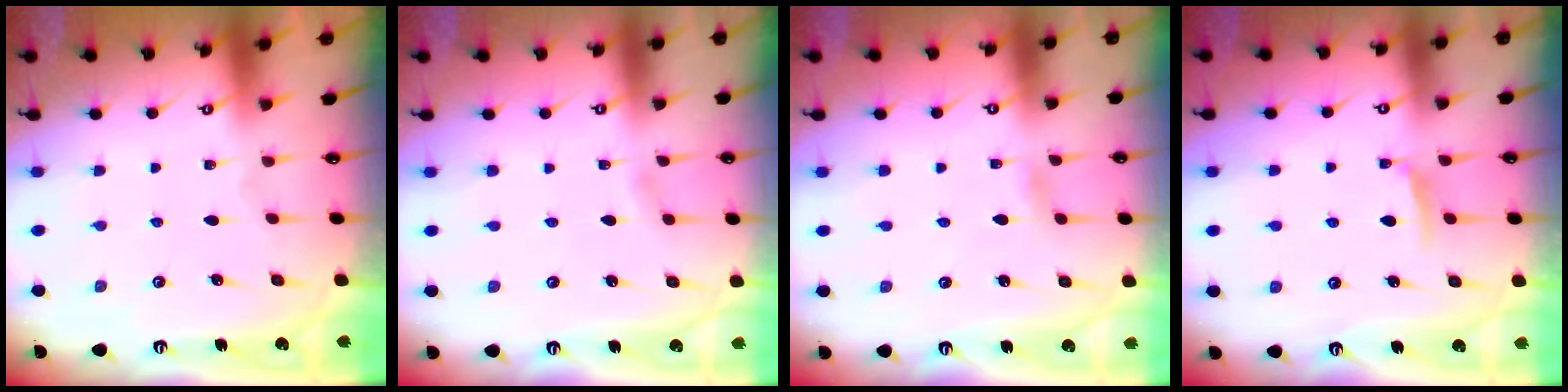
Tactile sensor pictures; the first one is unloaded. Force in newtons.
{"total": 1.3, "press": 1.3, "slide": 0.2}
{"total": 2.4, "press": 2.3, "slide": 0.3}
{"total": 5.3, "press": 5.2, "slide": 0.9}